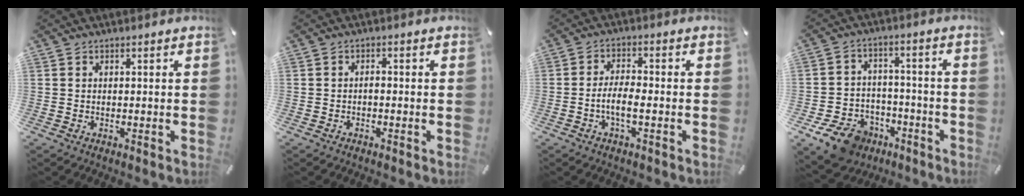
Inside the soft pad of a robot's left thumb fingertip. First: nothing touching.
{"total": 1.3, "force": [-0.7, 0.4, 1.0], "torque": [-0.021, 0.001, -0.013]}
{"total": 5.6, "force": [-1.8, 1.8, 4.9], "torque": [-0.104, -0.001, -0.036]}
{"total": 10.6, "force": [-7.0, 7.0, 3.9], "torque": [-0.075, 0.053, -0.122]}